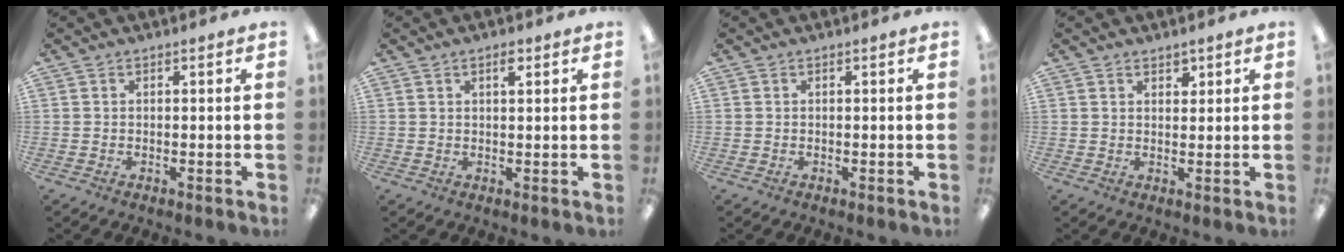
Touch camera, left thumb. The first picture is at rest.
{"total": 2.4, "force": [1.5, 0.8, 1.7], "torque": [-0.022, -0.003, 0.021]}
{"total": 0.0}
{"total": 2.0, "force": [1.5, 1.1, 0.6], "torque": [0.004, -0.006, 0.025]}